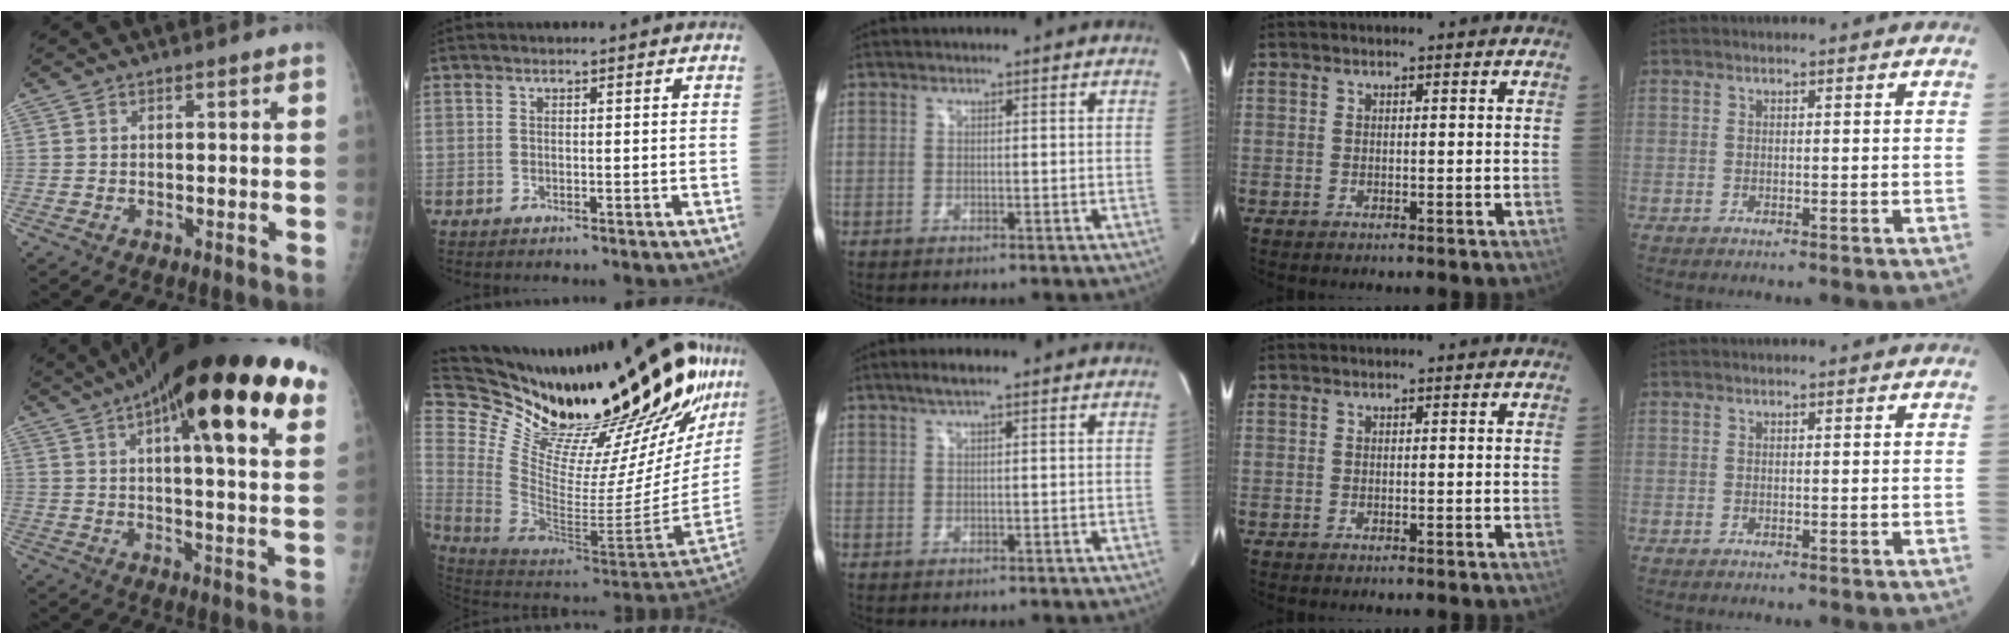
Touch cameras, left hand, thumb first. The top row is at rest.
{"thumb": {"total": 29.4, "force": [15.2, 7.6, 23.9], "torque": [-0.328, -0.002, 0.217]}, "index": {"total": 38.2, "force": [31.9, 4.9, 20.5], "torque": [-0.332, -0.138, 0.466]}, "middle": {"total": 2.2, "force": [1.4, 0.2, 1.8], "torque": [-0.040, 0.010, 0.025]}}